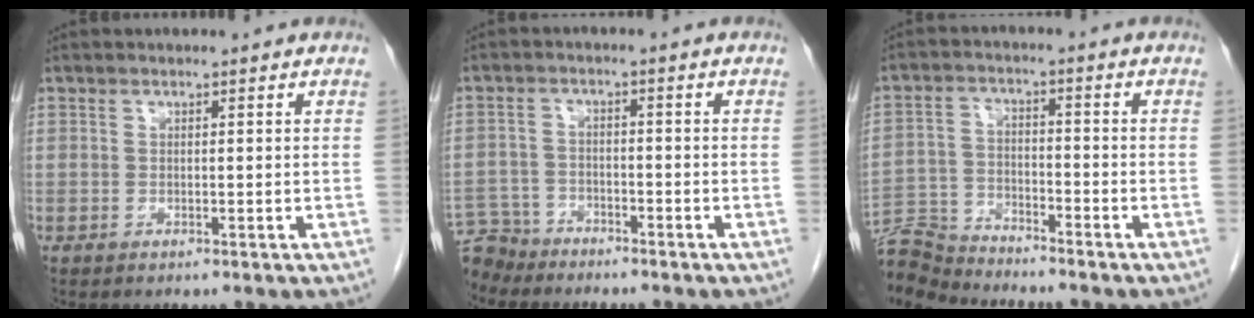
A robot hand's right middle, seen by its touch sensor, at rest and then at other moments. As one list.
[{"total": 5.9, "force": [-5.5, 2.0, -0.5], "torque": [0.012, -0.002, -0.104]}, {"total": 8.3, "force": [-8.3, 0.3, 0.3], "torque": [-0.013, -0.001, -0.159]}]